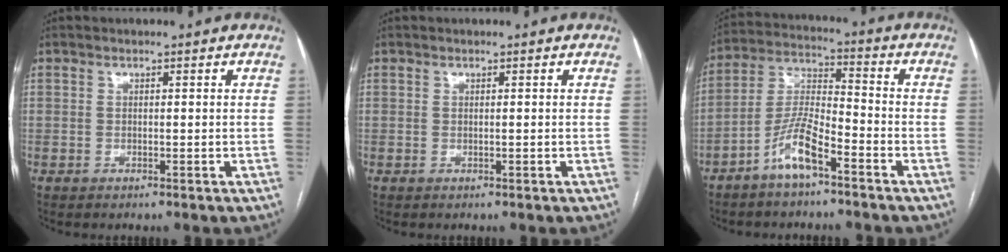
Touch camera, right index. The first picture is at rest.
{"total": 0.0}
{"total": 8.4, "force": [-5.2, 1.6, 6.4], "torque": [-0.140, 0.005, -0.106]}